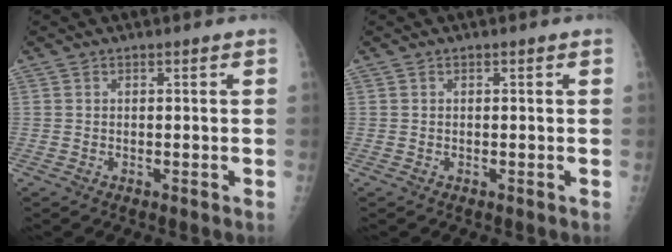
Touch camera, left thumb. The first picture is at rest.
{"total": 0.0}